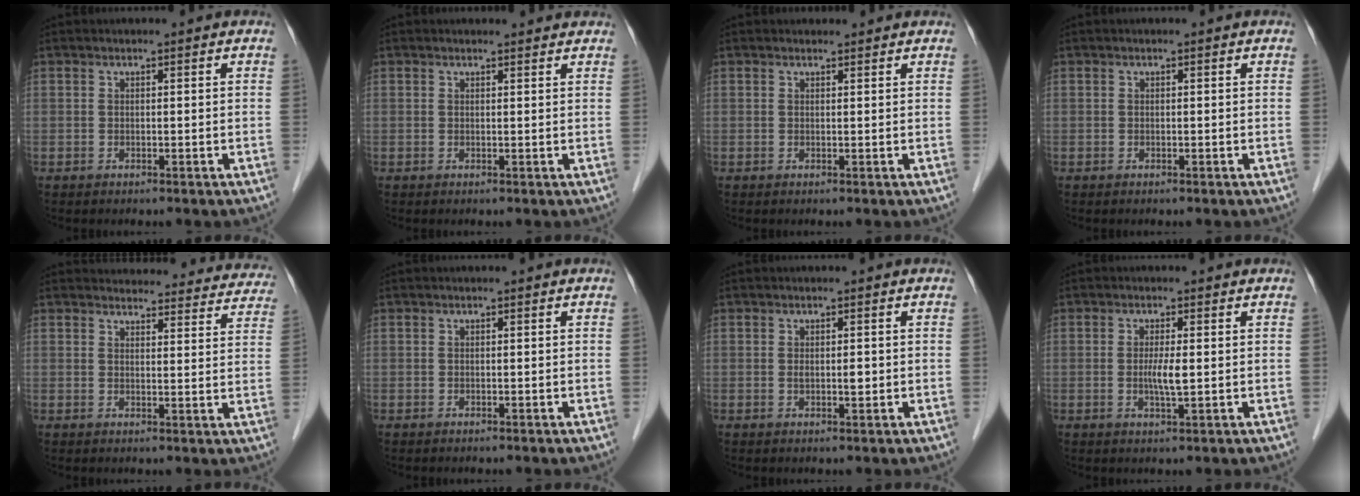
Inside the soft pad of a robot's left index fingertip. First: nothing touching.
{"total": 2.4, "force": [2.4, 0.5, 0.2], "torque": [-0.011, 0.005, 0.023]}
{"total": 1.4, "force": [1.3, 0.4, 0.0], "torque": [-0.012, 0.008, 0.018]}
{"total": 0.0}
{"total": 22.1, "force": [21.2, 5.3, 3.8], "torque": [-0.033, -0.037, 0.229]}
{"total": 0.0}
{"total": 1.4, "force": [0.1, 0.5, 1.3], "torque": [-0.023, -0.002, 0.002]}
{"total": 2.8, "force": [0.0, 0.2, 2.8], "torque": [-0.058, -0.005, 0.000]}